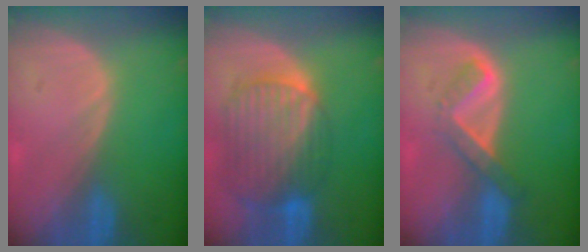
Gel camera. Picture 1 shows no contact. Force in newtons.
{"total": 10.4, "press": 8.8, "slide": 5.5}
{"total": 5.2, "press": 4.5, "slide": 2.6}